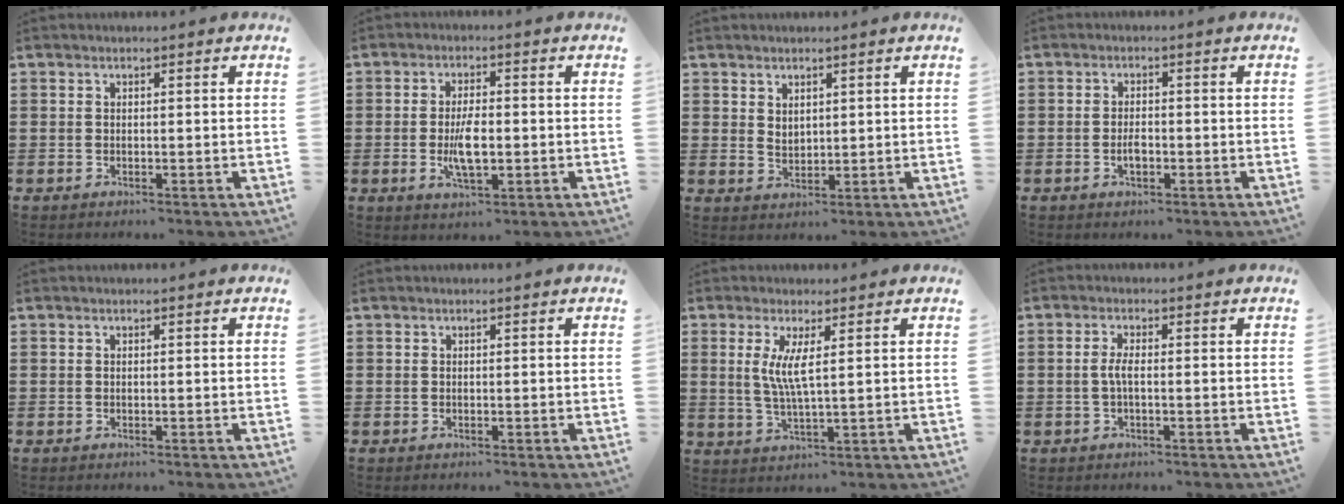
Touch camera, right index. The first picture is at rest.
{"total": 5.7, "force": [-0.9, 2.1, 5.2], "torque": [-0.104, -0.002, -0.018]}
{"total": 2.0, "force": [1.6, 1.1, 0.6], "torque": [-0.014, 0.002, 0.031]}
{"total": 2.2, "force": [-0.8, 1.0, 1.8], "torque": [-0.036, 0.003, -0.014]}
{"total": 0.0}
{"total": 0.0}
{"total": 5.0, "force": [1.2, 0.5, 4.8], "torque": [-0.097, -0.006, 0.019]}
{"total": 2.4, "force": [-0.5, 0.4, 2.3], "torque": [-0.060, -0.006, -0.014]}